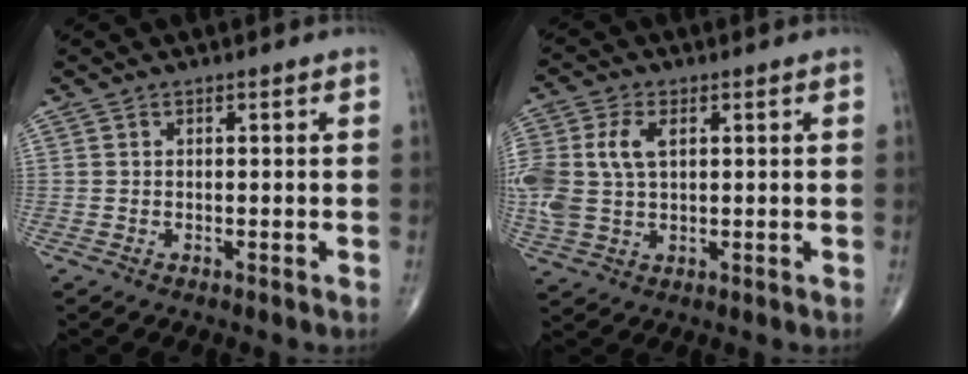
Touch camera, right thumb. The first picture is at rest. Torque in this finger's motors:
{"motor_torque": [0.71, 0.65, 1.08, 0.31, 0.13]}